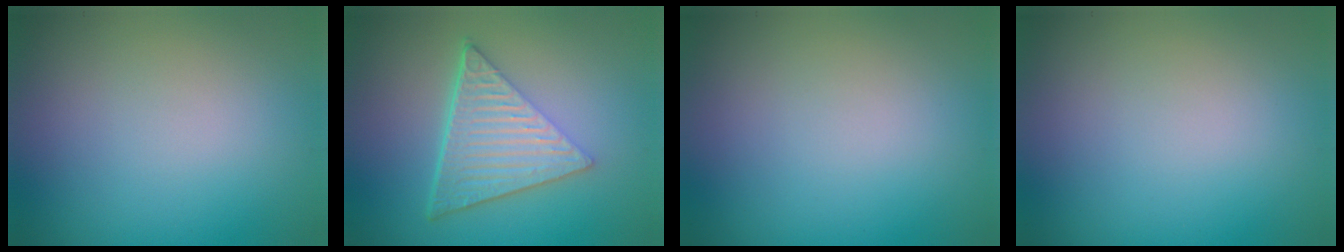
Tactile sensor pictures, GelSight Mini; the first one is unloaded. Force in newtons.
{"total": 6.9, "press": 4.5, "slide": 5.3}
{"total": 0.0}
{"total": 0.0}